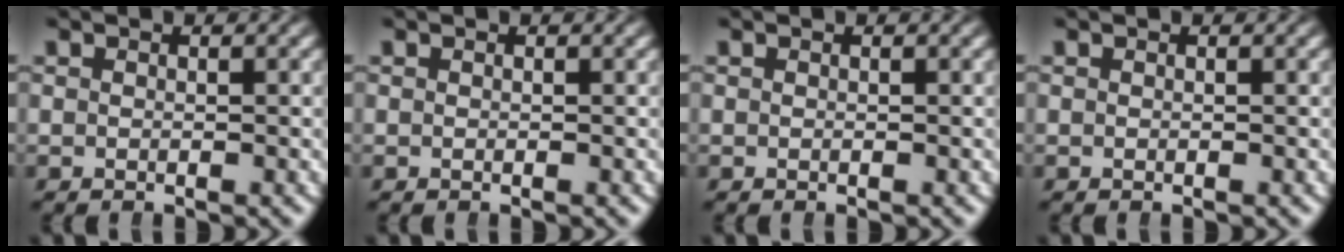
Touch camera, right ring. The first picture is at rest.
{"total": 0.0}
{"total": 0.0}
{"total": 0.0}